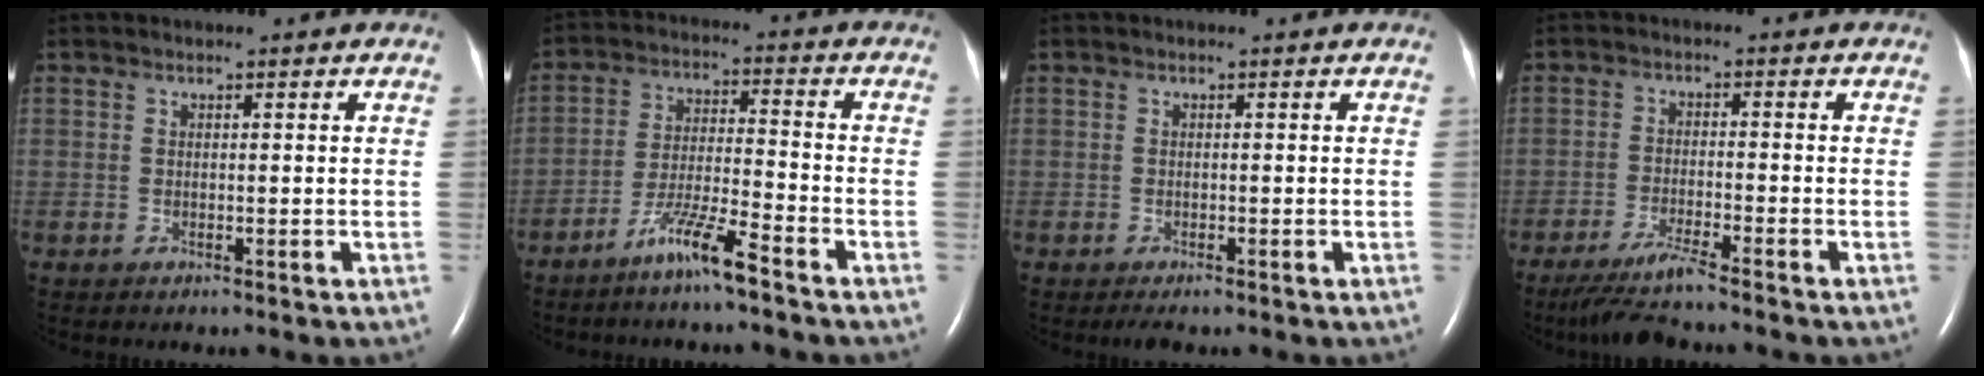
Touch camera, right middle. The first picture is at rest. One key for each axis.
{"total": 7.3, "fx": -5.4, "fy": -0.4, "fz": 4.8, "tx": -0.095, "ty": -0.016, "tz": -0.108}
{"total": 1.1, "fx": -0.9, "fy": 0.2, "fz": 0.7, "tx": -0.017, "ty": -0.005, "tz": -0.010}
{"total": 5.8, "fx": -4.9, "fy": -1.1, "fz": 2.8, "tx": -0.059, "ty": -0.027, "tz": -0.092}